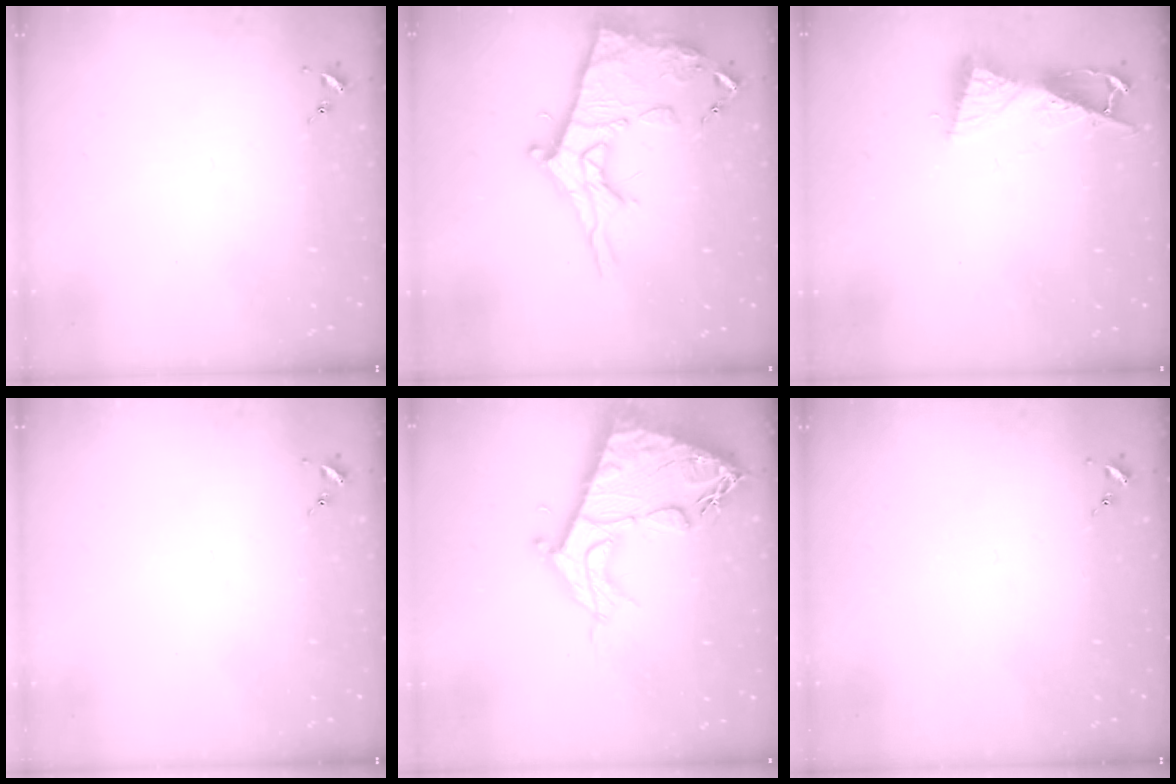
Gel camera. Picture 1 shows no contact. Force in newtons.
{"total": 21.2, "press": 21.2, "slide": 1.8}
{"total": 8.9, "press": 8.9, "slide": 0.3}
{"total": 0.0}
{"total": 19.5, "press": 19.4, "slide": 1.8}
{"total": 0.0}